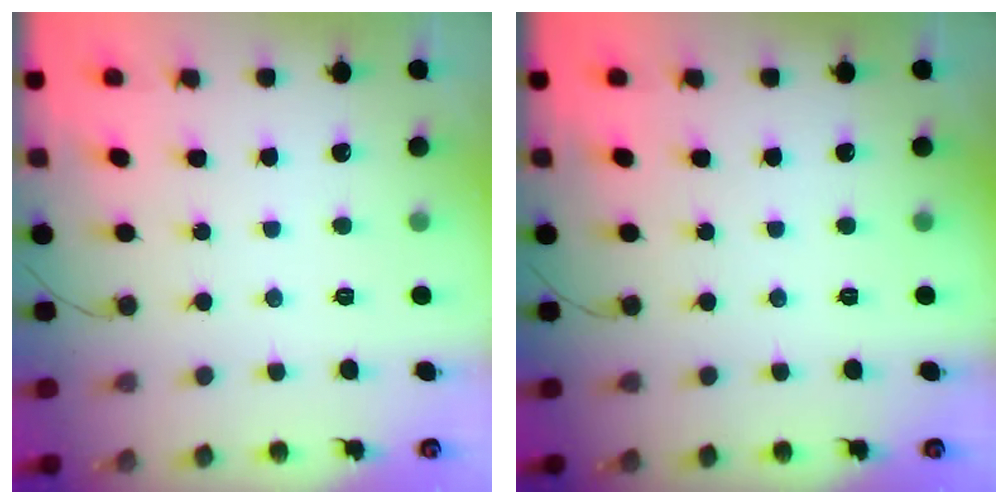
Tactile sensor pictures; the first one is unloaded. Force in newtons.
{"total": 0.0}